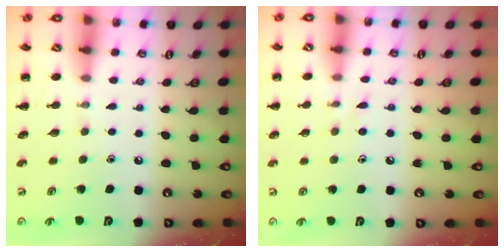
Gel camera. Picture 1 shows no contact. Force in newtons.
{"total": 4.3, "press": 3.8, "slide": 1.9}